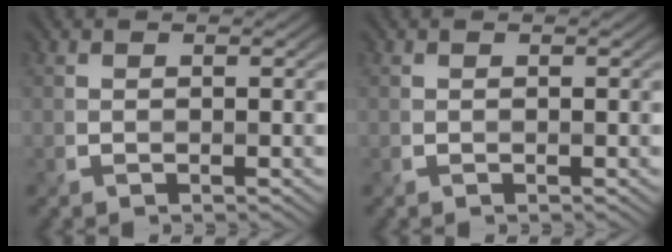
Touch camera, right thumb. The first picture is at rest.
{"total": 0.0}